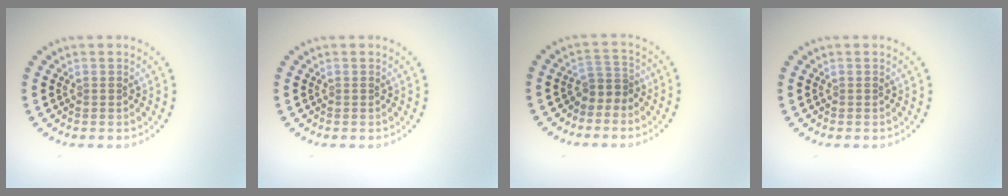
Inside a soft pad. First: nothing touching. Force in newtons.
{"total": 0.0}
{"total": 1.9, "press": 1.2, "slide": 1.4}
{"total": 0.0}